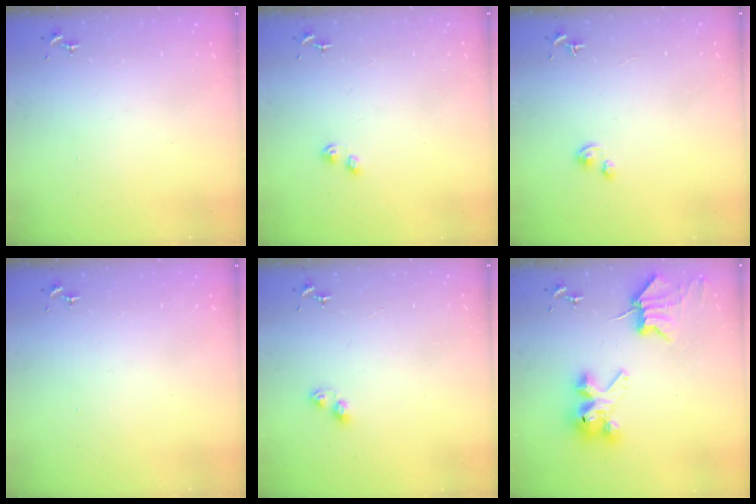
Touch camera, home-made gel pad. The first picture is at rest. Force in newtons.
{"total": 3.0, "press": 2.9, "slide": 0.5}
{"total": 2.5, "press": 2.5, "slide": 0.3}
{"total": 0.0}
{"total": 5.3, "press": 5.2, "slide": 0.8}
{"total": 8.1, "press": 8.1, "slide": 0.3}